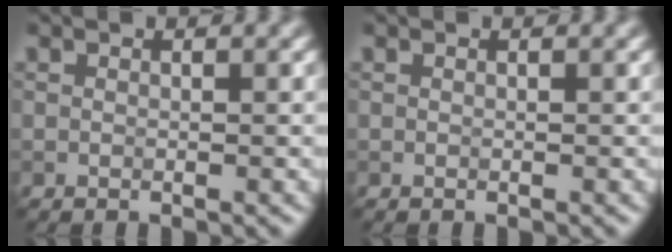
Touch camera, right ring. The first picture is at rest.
{"total": 0.0}